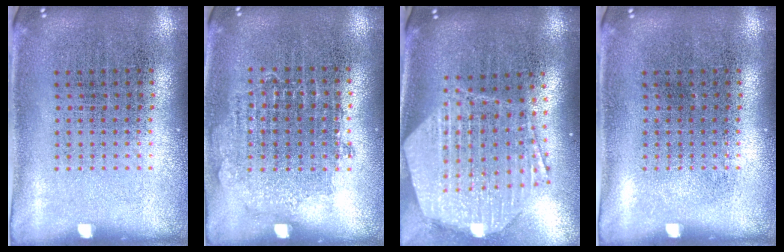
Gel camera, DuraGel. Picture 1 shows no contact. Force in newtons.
{"total": 0.8, "press": 0.7, "slide": 0.3}
{"total": 2.7, "press": 2.1, "slide": 1.7}
{"total": 0.0}